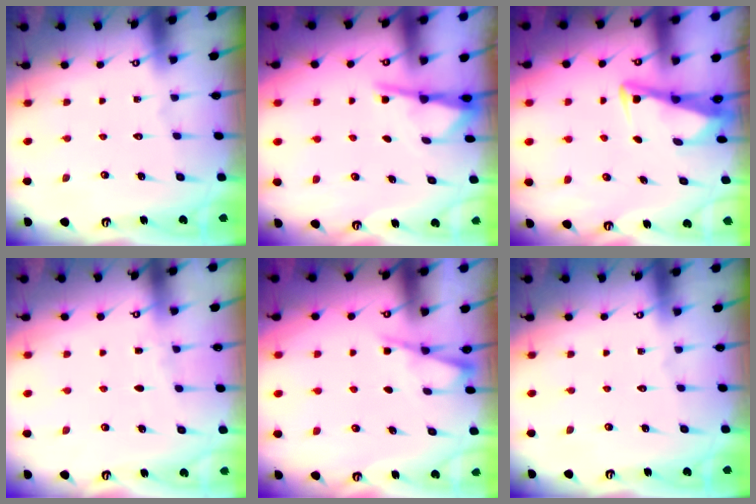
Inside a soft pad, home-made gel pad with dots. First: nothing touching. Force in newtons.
{"total": 2.4, "press": 2.4, "slide": 0.3}
{"total": 3.3, "press": 3.3, "slide": 0.4}
{"total": 2.3, "press": 2.3, "slide": 0.3}
{"total": 2.7, "press": 2.7, "slide": 0.3}
{"total": 0.0}